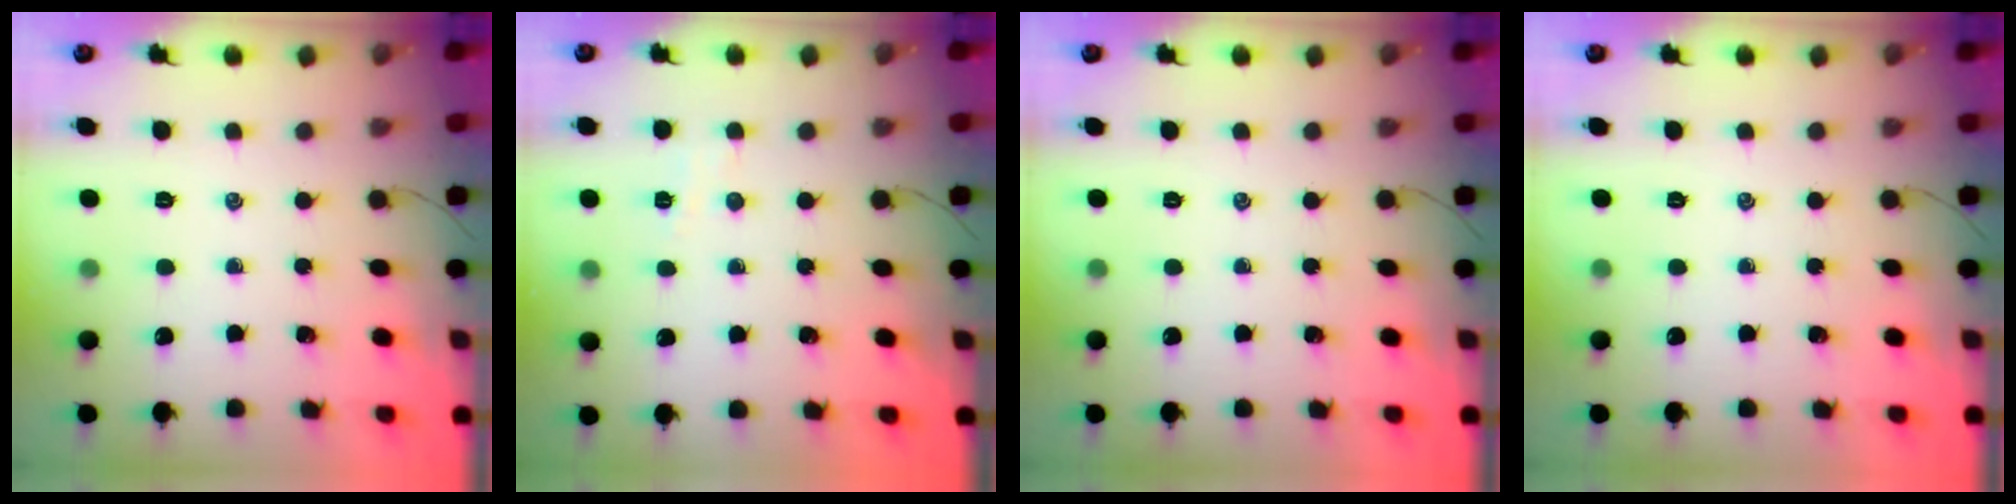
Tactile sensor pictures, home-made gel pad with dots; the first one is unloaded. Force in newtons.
{"total": 2.9, "press": 2.7, "slide": 1.0}
{"total": 0.0}
{"total": 0.0}